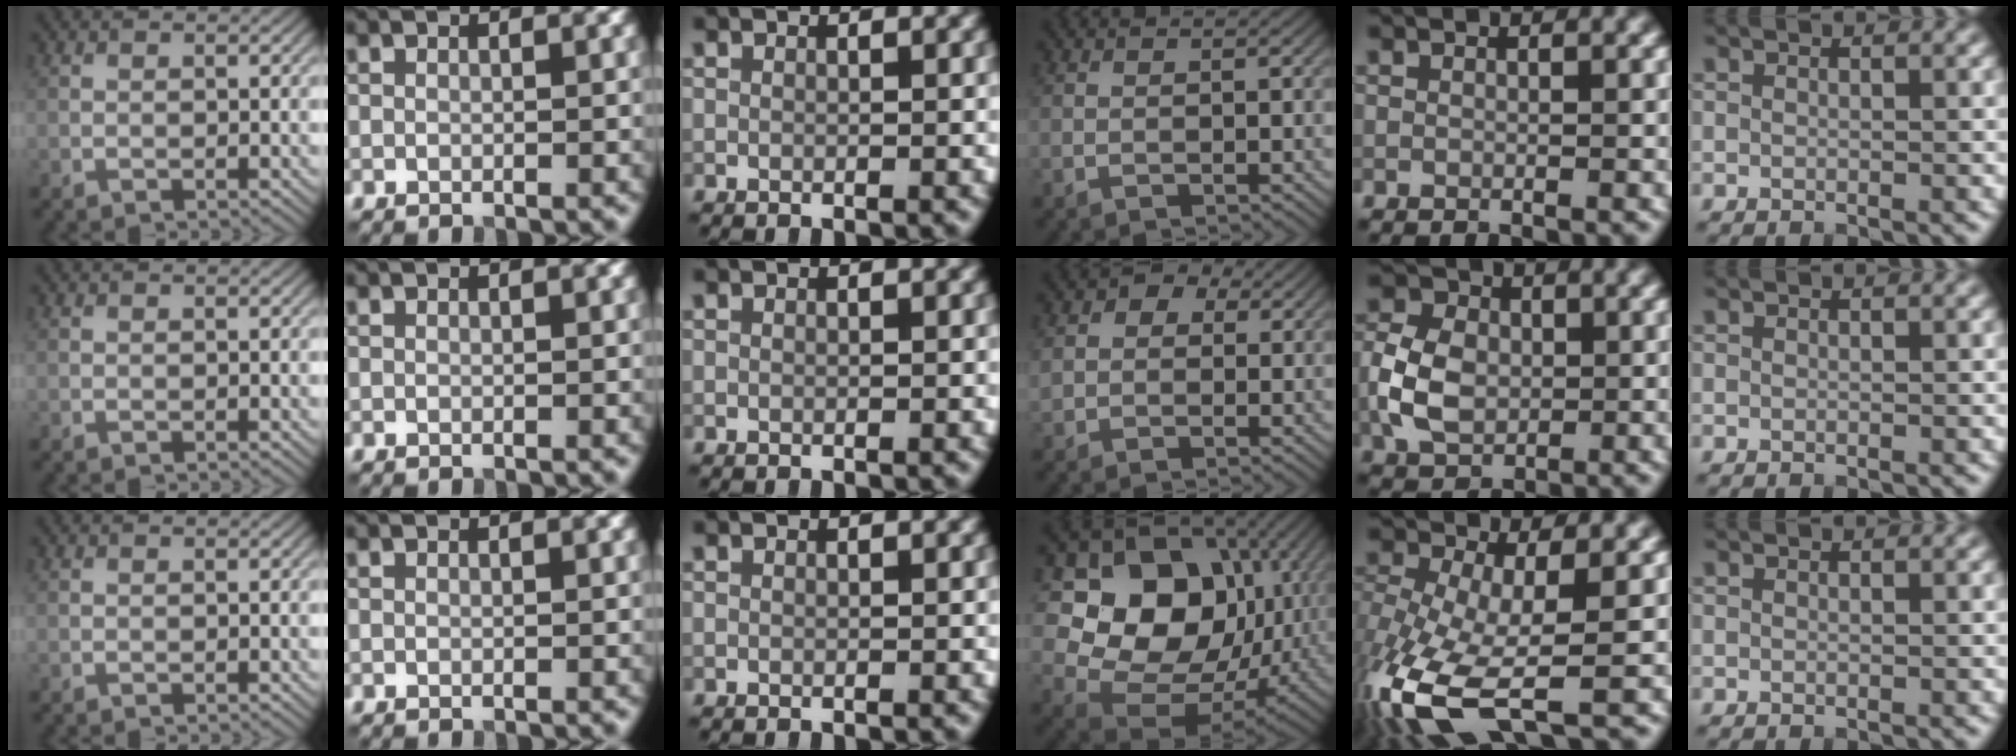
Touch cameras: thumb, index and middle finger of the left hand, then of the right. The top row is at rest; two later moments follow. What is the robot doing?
{"motion": "lift_and_place", "object": "coin"}